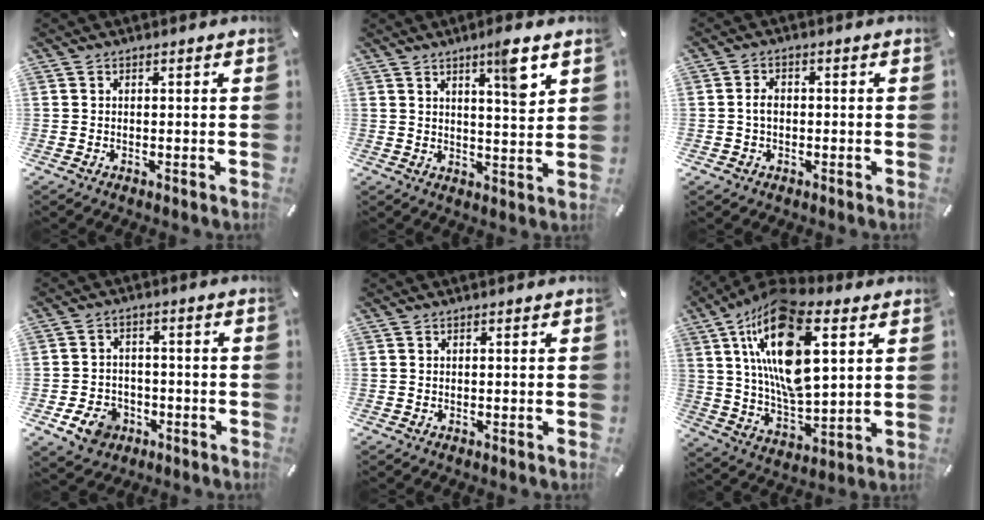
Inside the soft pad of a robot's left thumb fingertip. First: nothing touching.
{"total": 7.8, "force": [4.4, 0.9, 6.3], "torque": [-0.077, -0.036, 0.061]}
{"total": 3.5, "force": [-0.3, 2.6, 2.2], "torque": [-0.043, 0.007, -0.007]}
{"total": 7.9, "force": [-3.6, 6.2, 3.2], "torque": [-0.069, 0.022, -0.068]}
{"total": 0.0}
{"total": 21.8, "force": [8.9, 10.6, 16.9], "torque": [-0.335, -0.027, 0.146]}